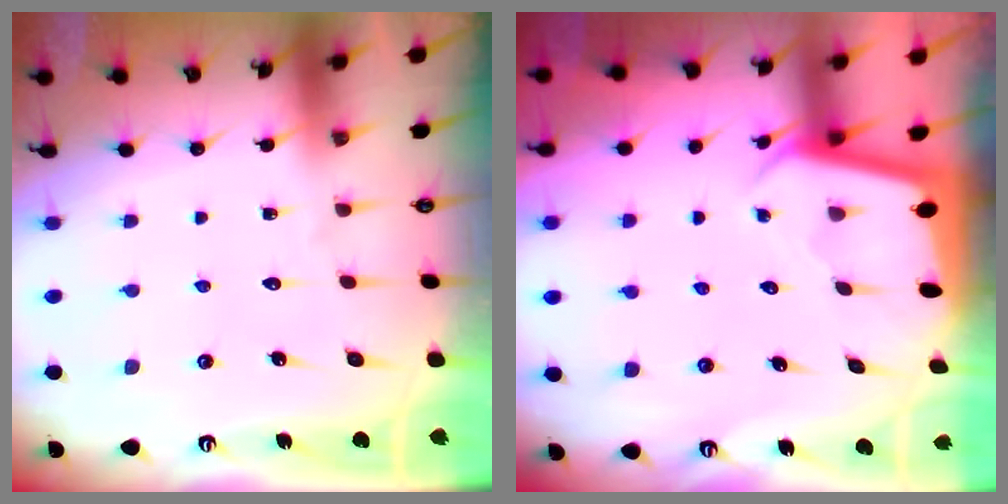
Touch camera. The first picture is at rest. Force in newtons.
{"total": 1.9, "press": 1.9, "slide": 0.2}